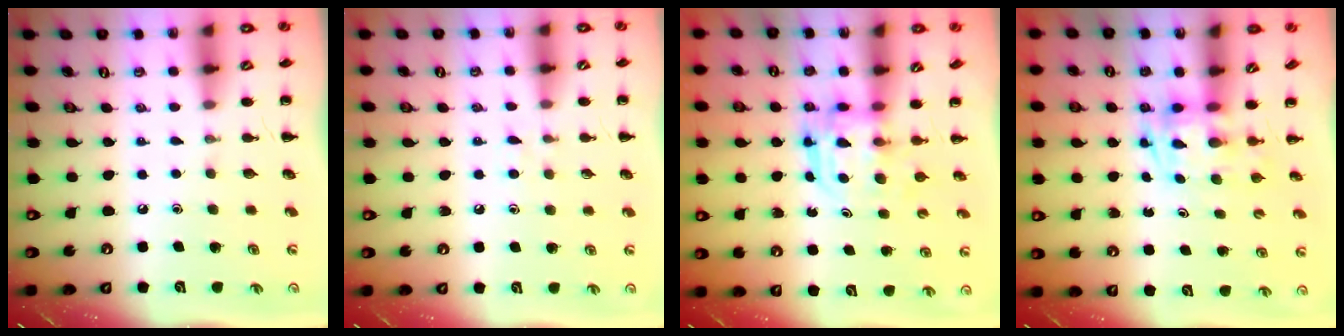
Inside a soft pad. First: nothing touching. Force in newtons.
{"total": 3.5, "press": 3.2, "slide": 1.6}
{"total": 3.0, "press": 3.0, "slide": 0.2}
{"total": 2.8, "press": 2.7, "slide": 0.7}